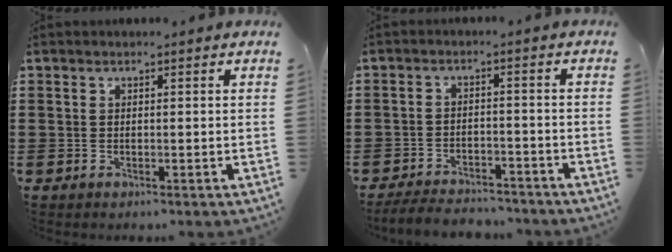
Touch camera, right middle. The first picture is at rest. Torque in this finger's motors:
{"motor_torque": [0.44, 0.42, 0.05, 0.07]}